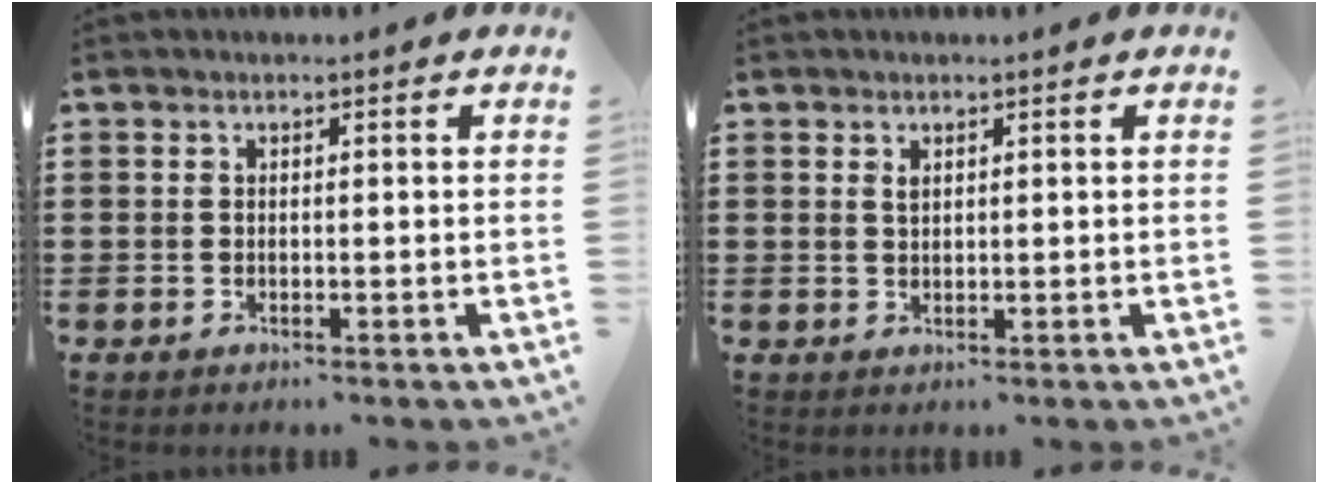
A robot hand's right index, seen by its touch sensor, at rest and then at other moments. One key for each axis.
{"total": 1.0, "fx": 0.6, "fy": 0.6, "fz": 0.6, "tx": -0.014, "ty": 0.003, "tz": 0.010}